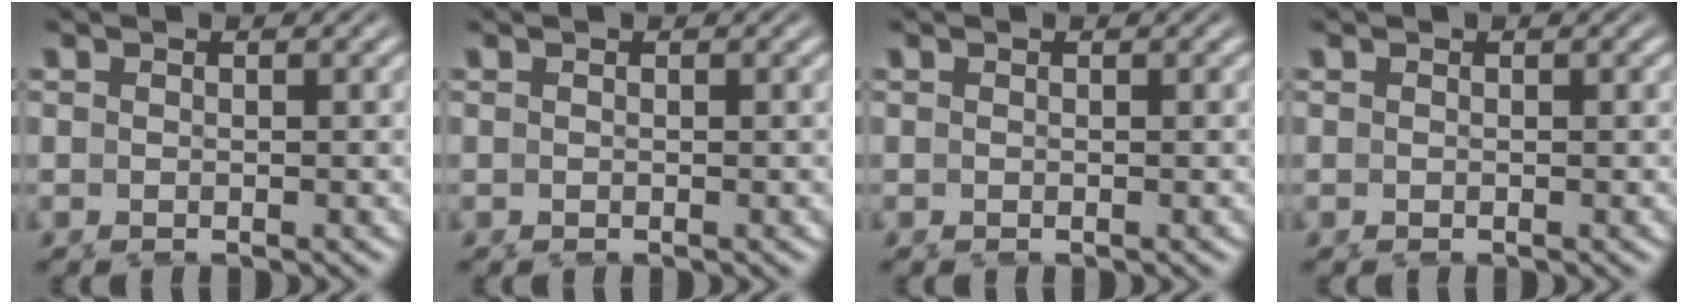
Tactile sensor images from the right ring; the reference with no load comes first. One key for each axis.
{"total": 0.0}
{"total": 0.0}
{"total": 0.0}